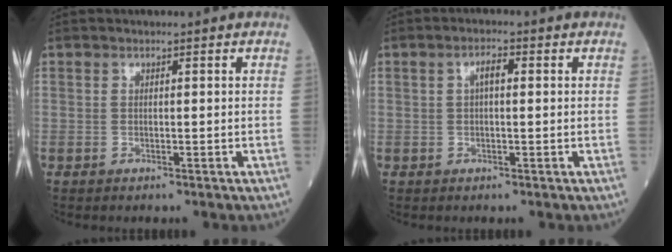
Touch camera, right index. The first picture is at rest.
{"total": 2.2, "force": [0.5, 0.6, 2.1], "torque": [-0.038, 0.007, 0.010]}